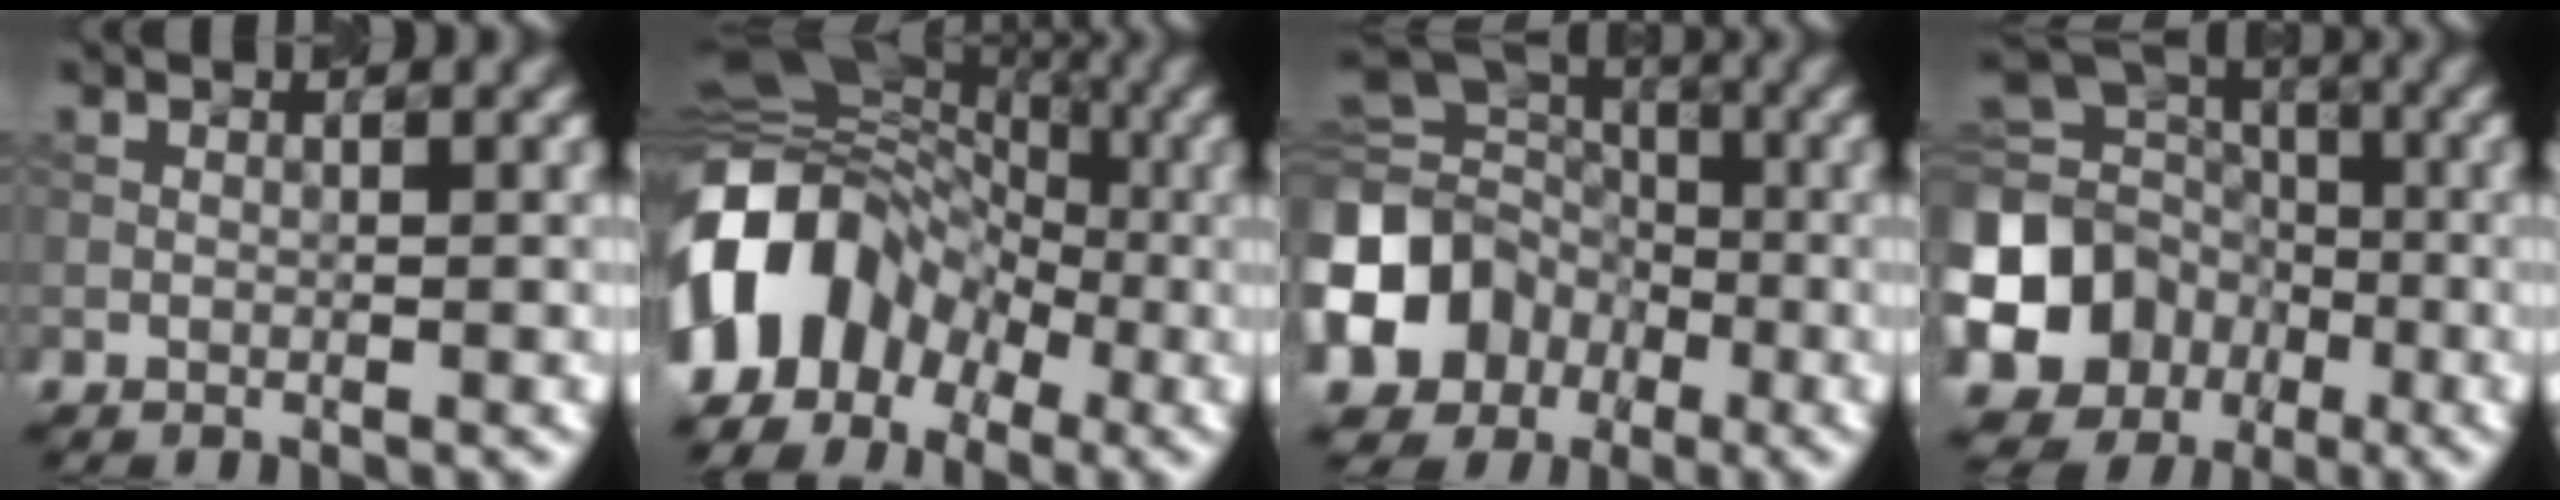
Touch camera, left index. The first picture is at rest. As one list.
[{"total": 13.3, "force": [-4.1, 9.7, 8.1], "torque": [-0.151, -0.004, -0.086]}, {"total": 13.2, "force": [-4.7, 11.1, 5.4], "torque": [-0.139, -0.020, -0.098]}, {"total": 18.1, "force": [-5.7, 16.0, 6.1], "torque": [-0.176, -0.028, -0.119]}]